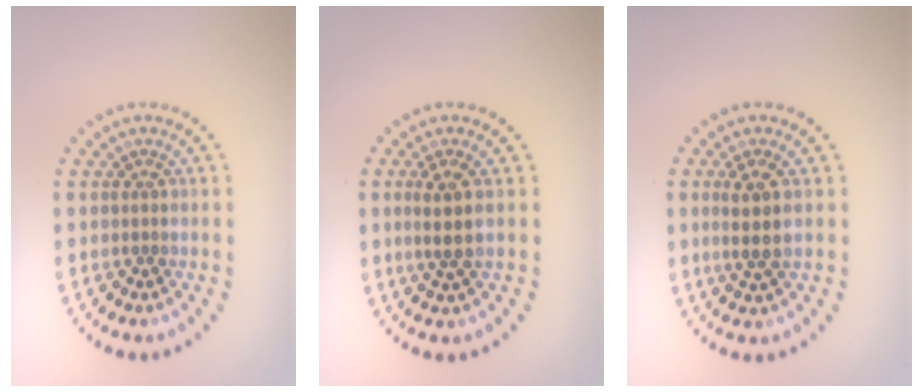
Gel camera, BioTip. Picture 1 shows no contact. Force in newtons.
{"total": 2.4, "press": 2.2, "slide": 1.2}
{"total": 2.7, "press": 2.3, "slide": 1.3}